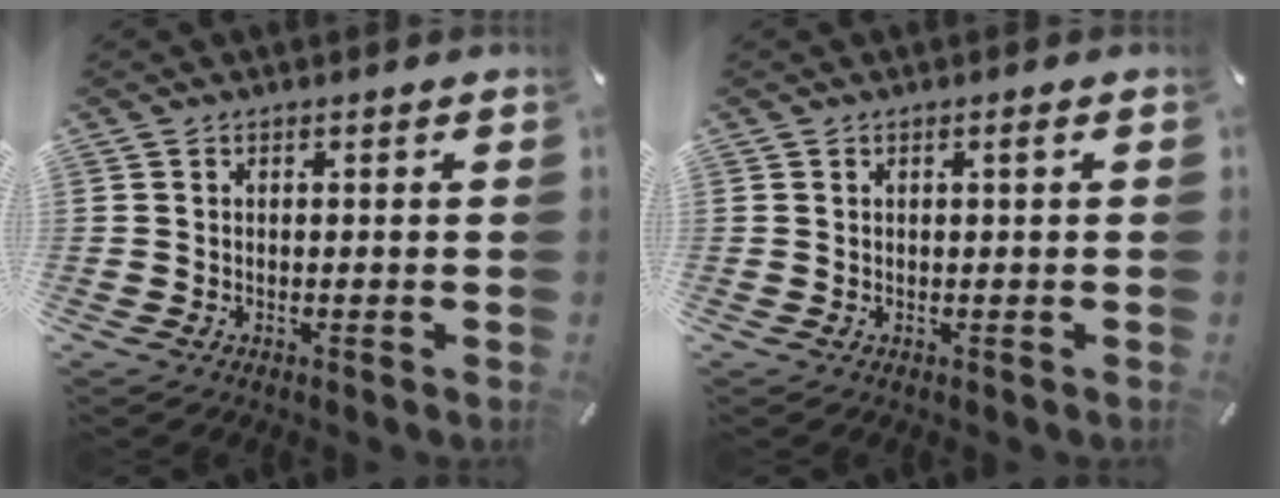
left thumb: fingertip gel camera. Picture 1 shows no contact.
{"total": 1.3, "force": [0.4, 0.0, 1.2], "torque": [-0.024, 0.000, 0.005]}